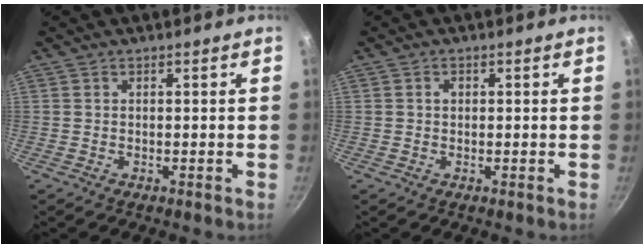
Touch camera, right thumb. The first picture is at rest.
{"total": 1.0, "force": [0.1, 0.8, 0.5], "torque": [-0.005, 0.005, 0.001]}